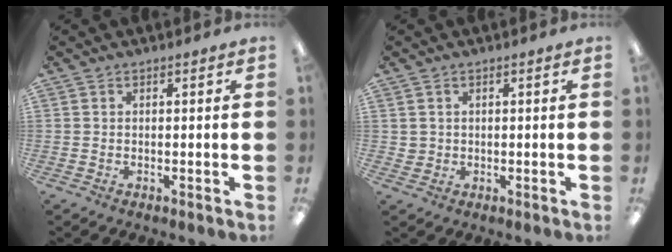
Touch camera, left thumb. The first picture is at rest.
{"total": 1.6, "force": [0.8, 1.4, 0.1], "torque": [-0.005, 0.003, 0.013]}